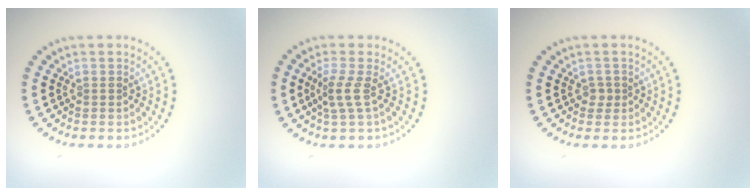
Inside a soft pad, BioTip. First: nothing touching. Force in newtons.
{"total": 2.1, "press": 1.4, "slide": 1.6}
{"total": 1.0, "press": 0.8, "slide": 0.7}